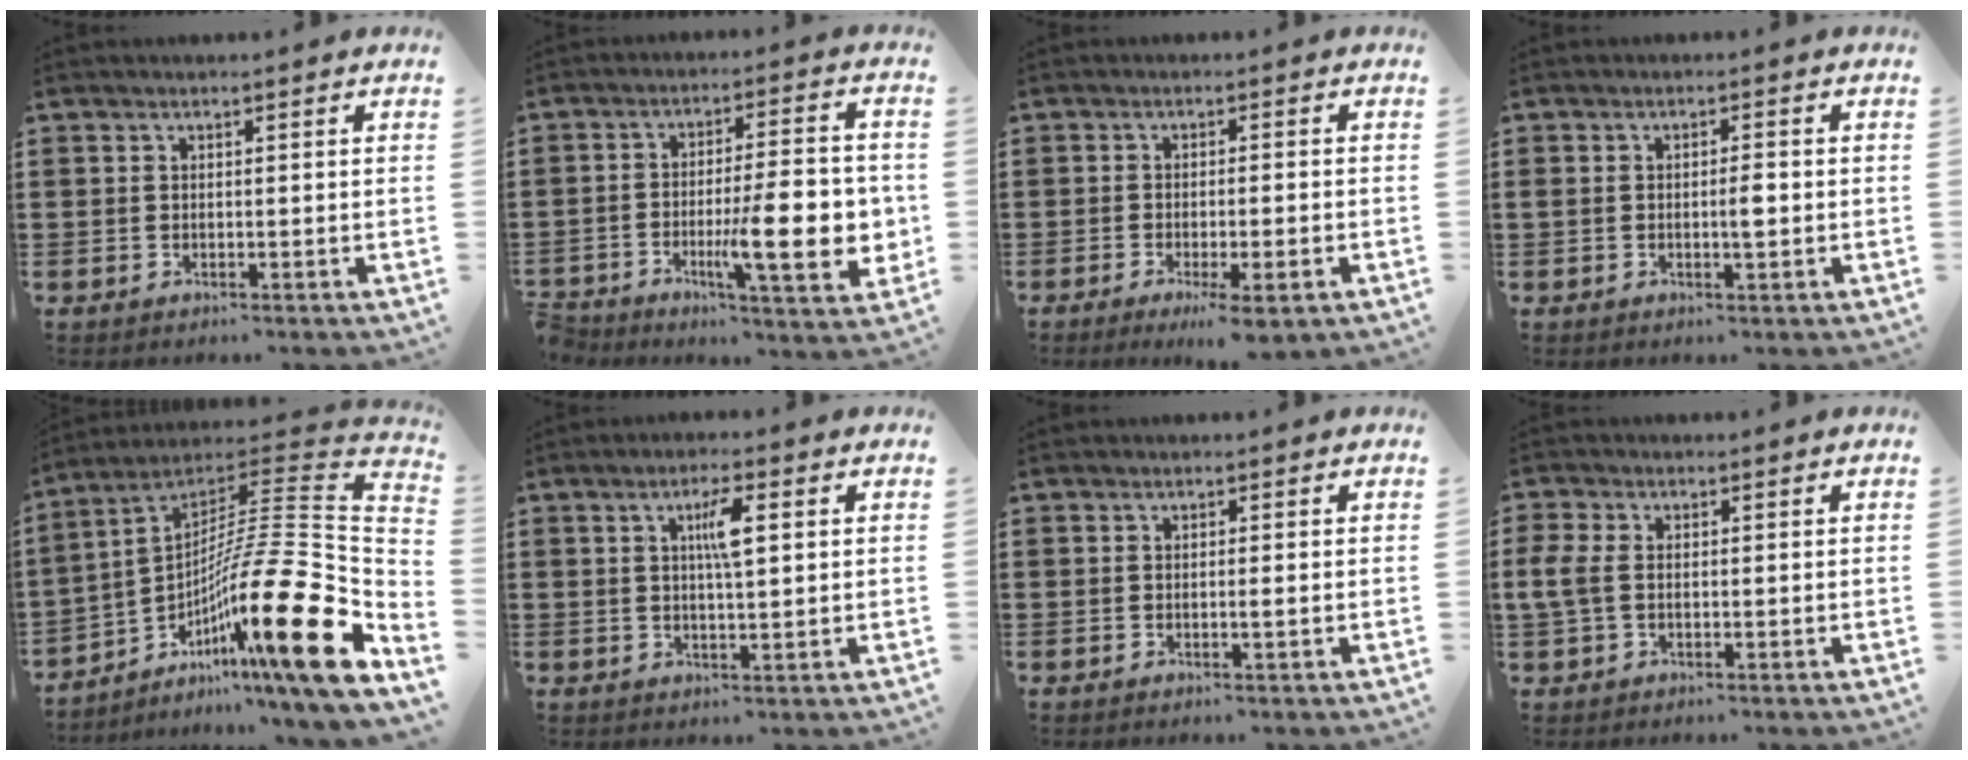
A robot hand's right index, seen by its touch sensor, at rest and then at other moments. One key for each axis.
{"total": 12.3, "fx": -3.4, "fy": 3.2, "fz": 11.4, "tx": -0.172, "ty": -0.010, "tz": -0.060}
{"total": 3.3, "fx": -2.0, "fy": 0.1, "fz": 2.6, "tx": -0.049, "ty": -0.009, "tz": -0.036}
{"total": 2.4, "fx": -0.3, "fy": 0.6, "fz": 2.3, "tx": -0.043, "ty": 0.001, "tz": -0.007}
{"total": 21.8, "fx": -7.4, "fy": 3.1, "fz": 20.3, "tx": -0.347, "ty": -0.019, "tz": -0.138}
{"total": 4.6, "fx": 1.2, "fy": 1.0, "fz": 4.3, "tx": -0.080, "ty": 0.006, "tz": 0.014}
{"total": 0.9, "fx": -0.2, "fy": -0.1, "fz": 0.8, "tx": -0.014, "ty": -0.005, "tz": -0.003}
{"total": 3.6, "fx": -0.2, "fy": 2.2, "fz": 2.9, "tx": -0.088, "ty": -0.005, "tz": -0.012}